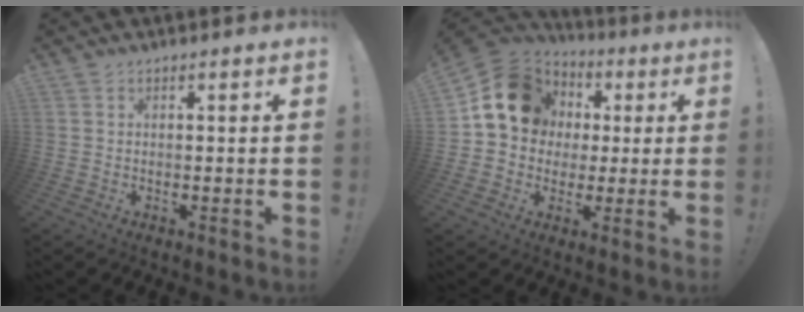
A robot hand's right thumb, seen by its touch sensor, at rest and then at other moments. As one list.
[{"total": 15.9, "force": [3.7, 13.6, 7.5], "torque": [-0.101, -0.001, 0.082]}]